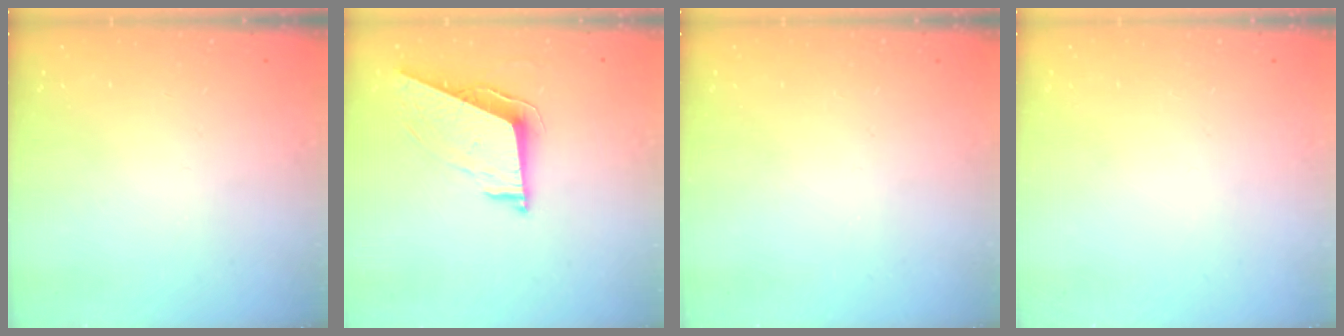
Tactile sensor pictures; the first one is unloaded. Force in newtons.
{"total": 8.5, "press": 8.2, "slide": 2.2}
{"total": 0.0}
{"total": 0.0}